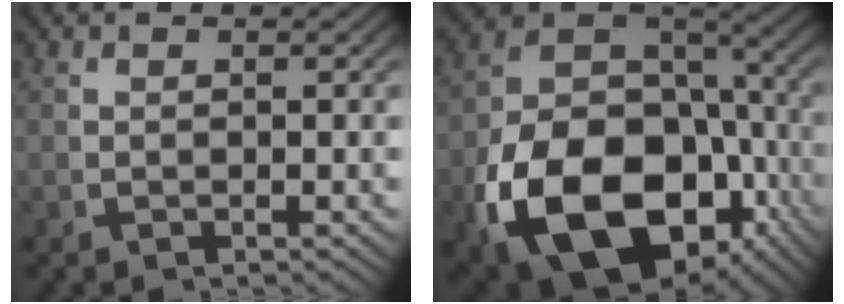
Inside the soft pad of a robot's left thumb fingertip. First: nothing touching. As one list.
[{"total": 21.0, "force": [-6.2, 13.5, 14.8], "torque": [-0.287, -0.081, -0.060]}]